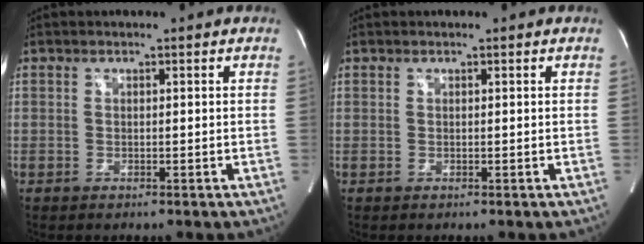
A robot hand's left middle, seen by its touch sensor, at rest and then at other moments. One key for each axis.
{"total": 0.0}